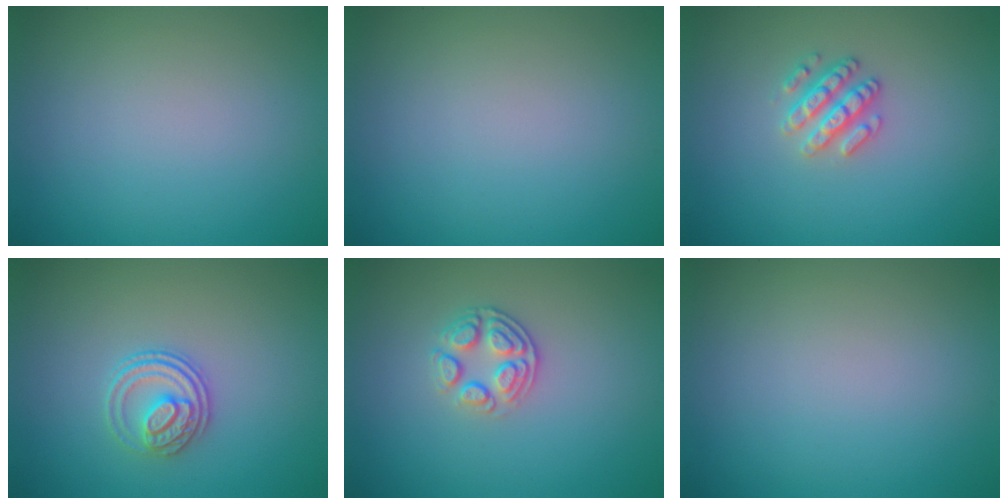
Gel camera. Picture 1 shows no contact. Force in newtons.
{"total": 0.0}
{"total": 2.6, "press": 2.5, "slide": 0.4}
{"total": 2.8, "press": 2.6, "slide": 1.2}
{"total": 2.7, "press": 2.4, "slide": 1.2}
{"total": 0.0}